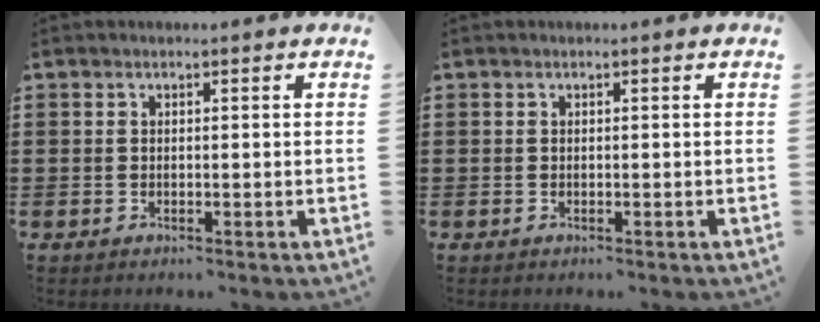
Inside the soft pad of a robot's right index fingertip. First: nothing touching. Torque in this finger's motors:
{"motor_torque": [0.00, 0.00, 0.00, 0.00]}